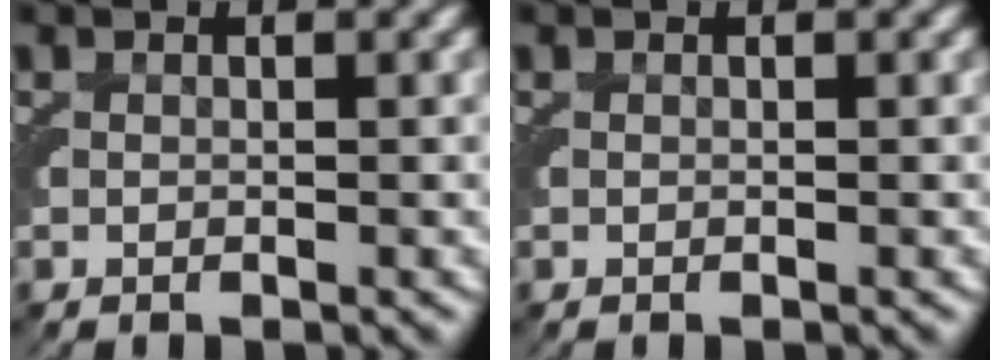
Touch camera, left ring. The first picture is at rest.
{"total": 0.0}